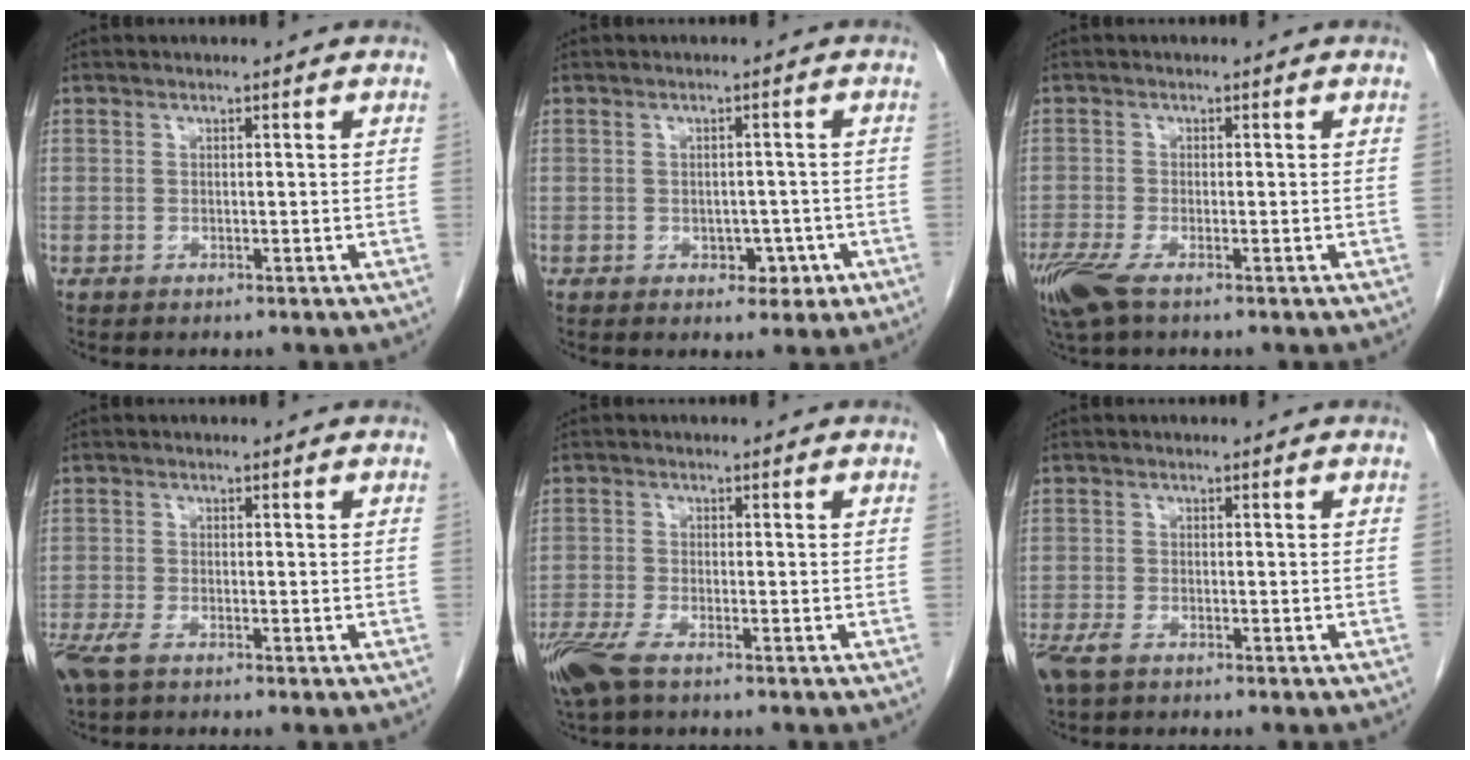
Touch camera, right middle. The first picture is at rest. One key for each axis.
{"total": 3.1, "fx": -1.1, "fy": 2.1, "fz": 2.0, "tx": -0.017, "ty": 0.005, "tz": -0.008}
{"total": 5.2, "fx": -3.2, "fy": 1.3, "fz": 3.9, "tx": -0.085, "ty": -0.017, "tz": -0.063}
{"total": 3.5, "fx": -2.3, "fy": 0.8, "fz": 2.5, "tx": -0.057, "ty": -0.009, "tz": -0.047}
{"total": 5.8, "fx": -4.0, "fy": 1.4, "fz": 4.0, "tx": -0.086, "ty": -0.016, "tz": -0.077}
{"total": 3.5, "fx": -2.4, "fy": 1.1, "fz": 2.3, "tx": -0.052, "ty": -0.009, "tz": -0.043}